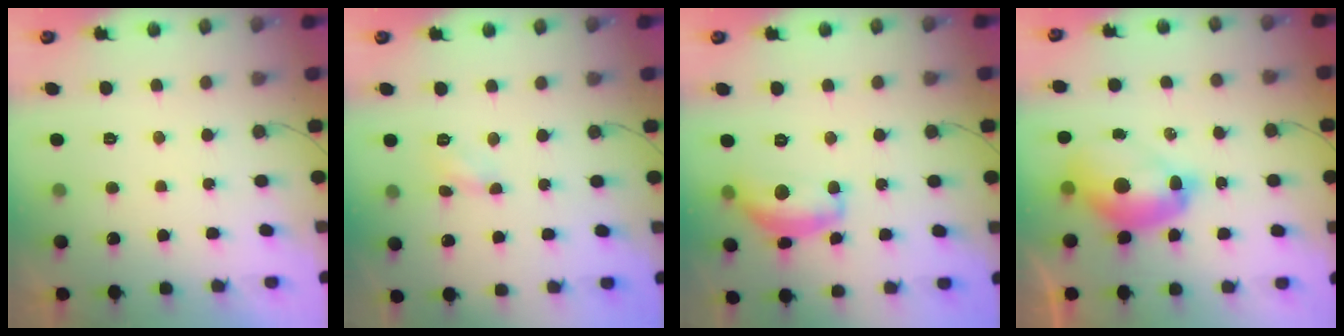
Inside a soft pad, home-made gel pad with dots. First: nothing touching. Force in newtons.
{"total": 3.8, "press": 3.7, "slide": 0.5}
{"total": 14.0, "press": 13.9, "slide": 1.0}
{"total": 11.4, "press": 11.3, "slide": 1.0}